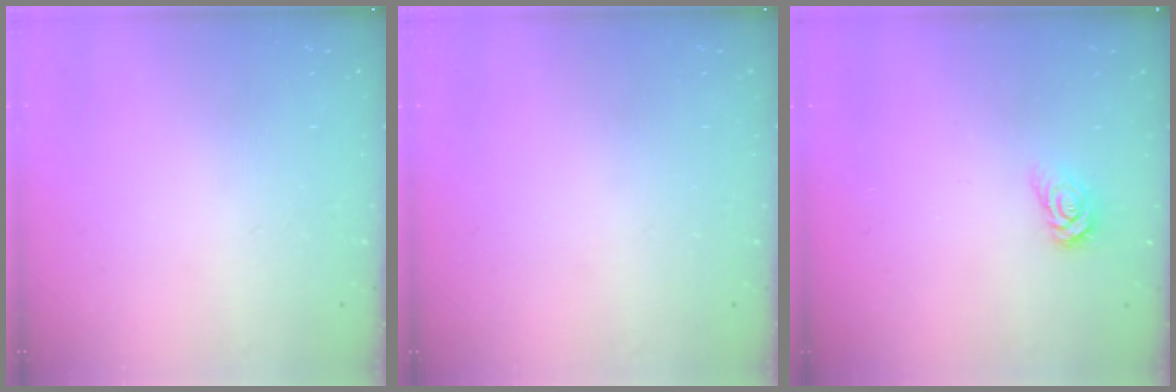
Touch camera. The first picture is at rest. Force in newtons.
{"total": 0.0}
{"total": 3.2, "press": 3.2, "slide": 0.3}